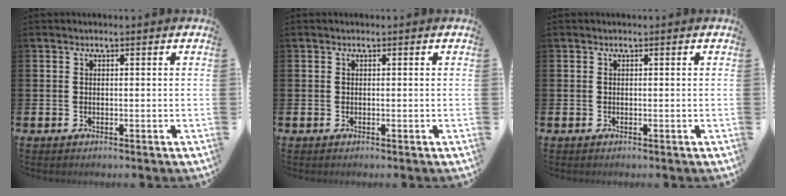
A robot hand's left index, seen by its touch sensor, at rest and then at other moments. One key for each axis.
{"total": 0.0}
{"total": 0.0}